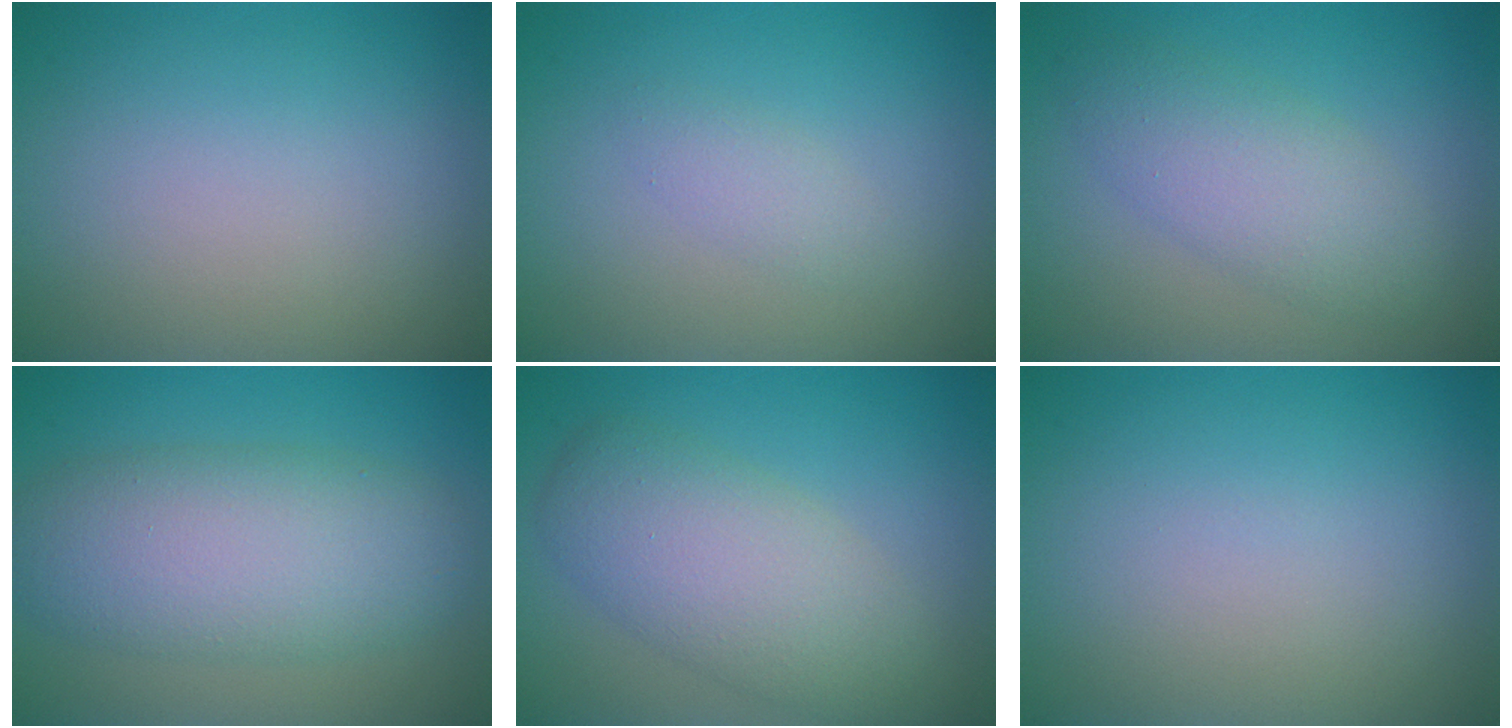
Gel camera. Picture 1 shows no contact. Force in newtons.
{"total": 1.3, "press": 1.3, "slide": 0.1}
{"total": 4.1, "press": 4.1, "slide": 0.1}
{"total": 7.5, "press": 7.5, "slide": 0.3}
{"total": 5.9, "press": 5.9, "slide": 0.4}
{"total": 0.0}